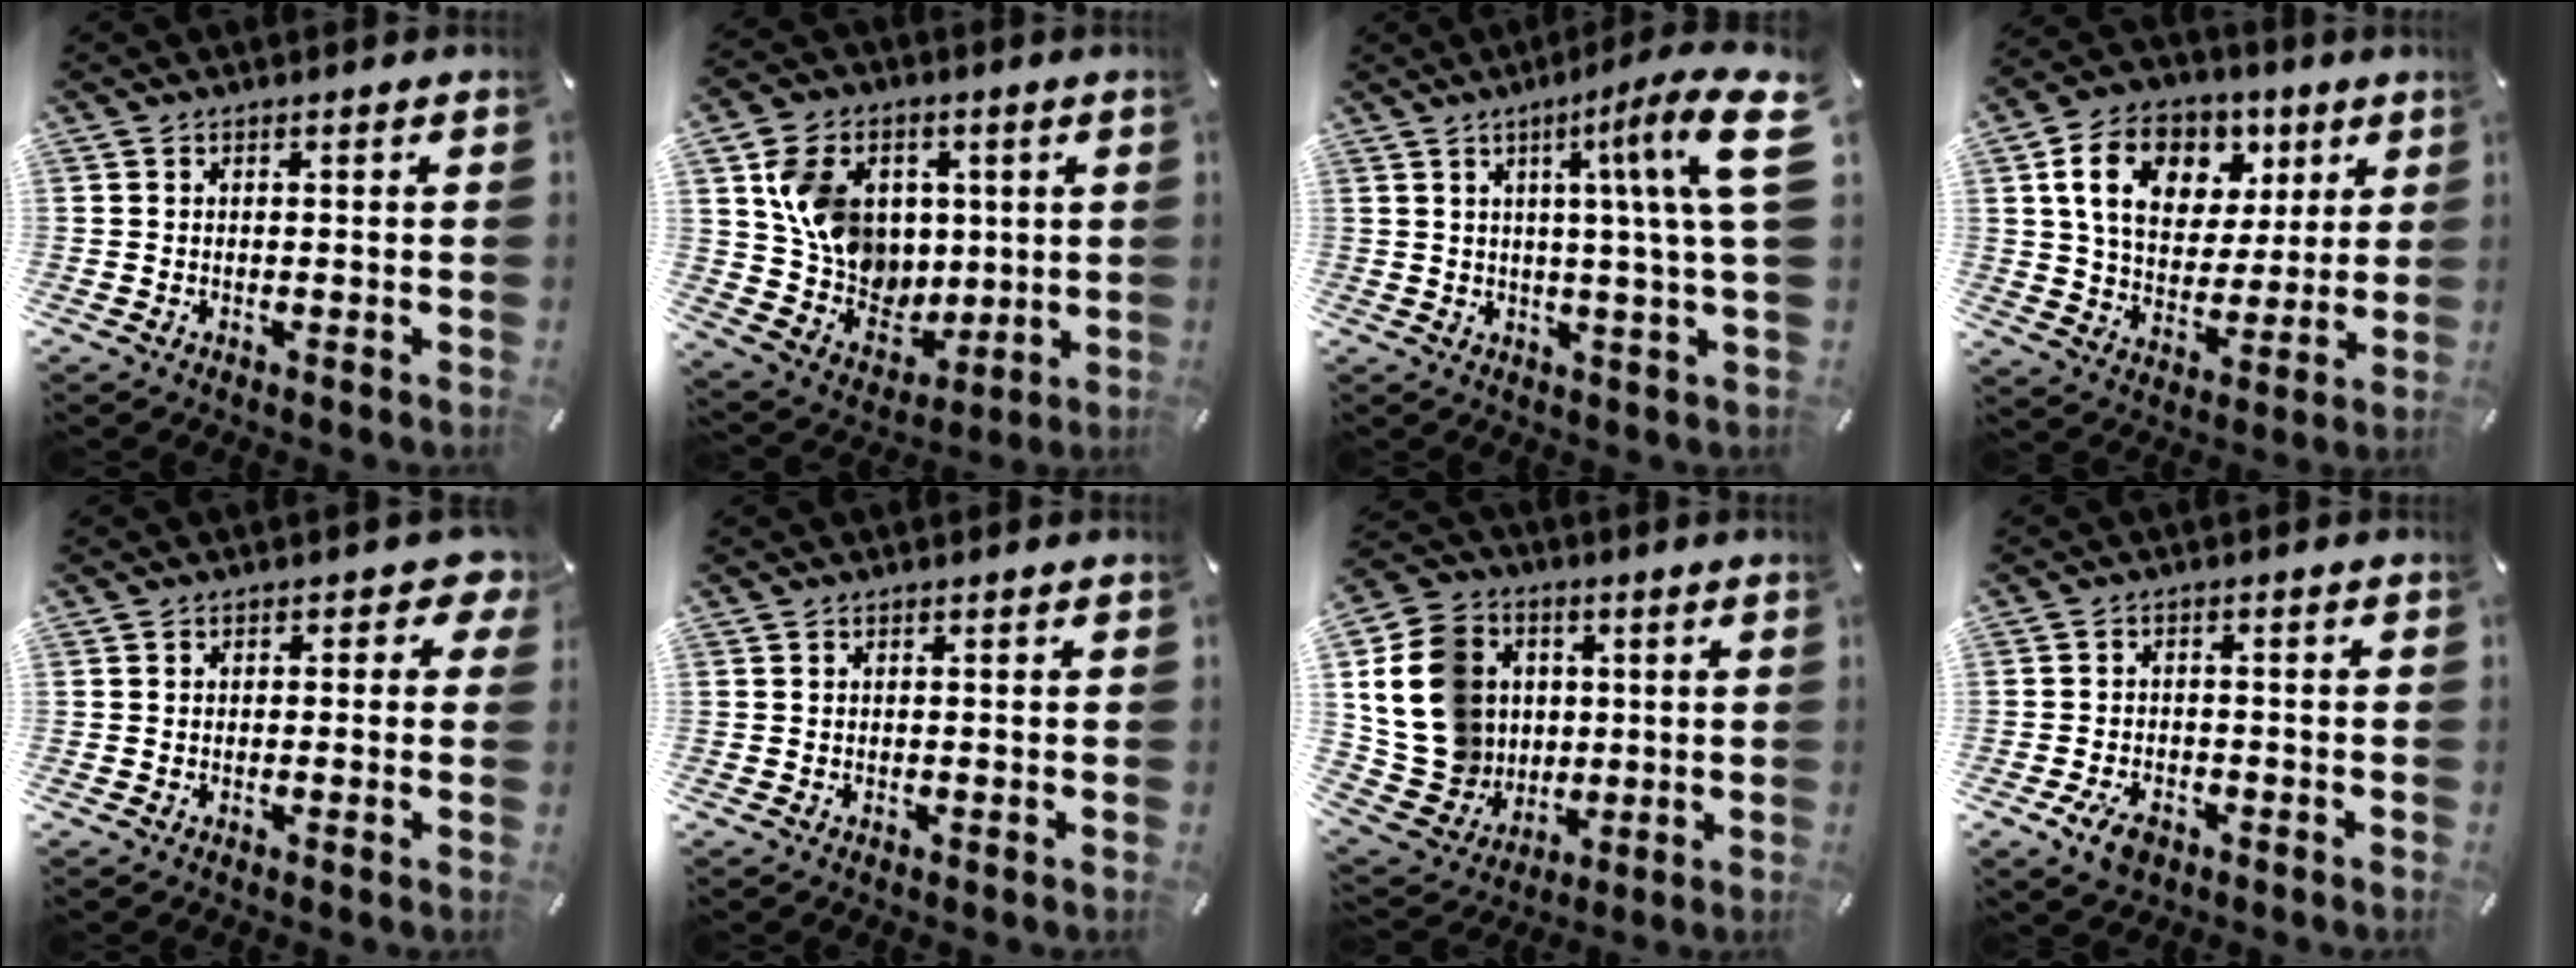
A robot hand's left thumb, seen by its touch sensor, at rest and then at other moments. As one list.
[{"total": 14.2, "force": [4.1, 12.1, 6.2], "torque": [-0.119, -0.010, 0.094]}, {"total": 17.9, "force": [5.3, 1.2, 17.0], "torque": [-0.246, -0.029, 0.061]}, {"total": 15.6, "force": [6.5, 11.5, 8.2], "torque": [-0.139, -0.009, 0.122]}, {"total": 3.3, "force": [0.4, 2.2, 2.3], "torque": [-0.022, 0.002, 0.001]}, {"total": 0.0}, {"total": 16.5, "force": [2.2, 14.7, 7.1], "torque": [-0.150, 0.004, 0.051]}, {"total": 5.0, "force": [-2.8, 3.1, 2.7], "torque": [-0.052, 0.015, -0.051]}]